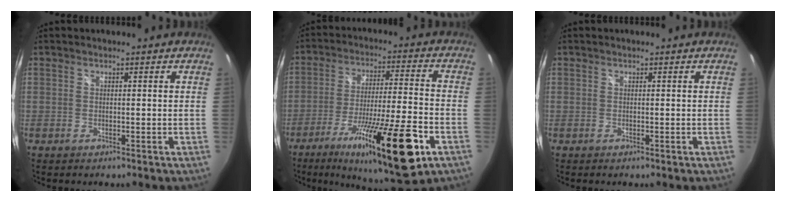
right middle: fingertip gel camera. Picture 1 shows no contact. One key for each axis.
{"total": 21.9, "fx": -11.5, "fy": 3.0, "fz": 18.4, "tx": -0.322, "ty": -0.043, "tz": -0.184}
{"total": 0.0}